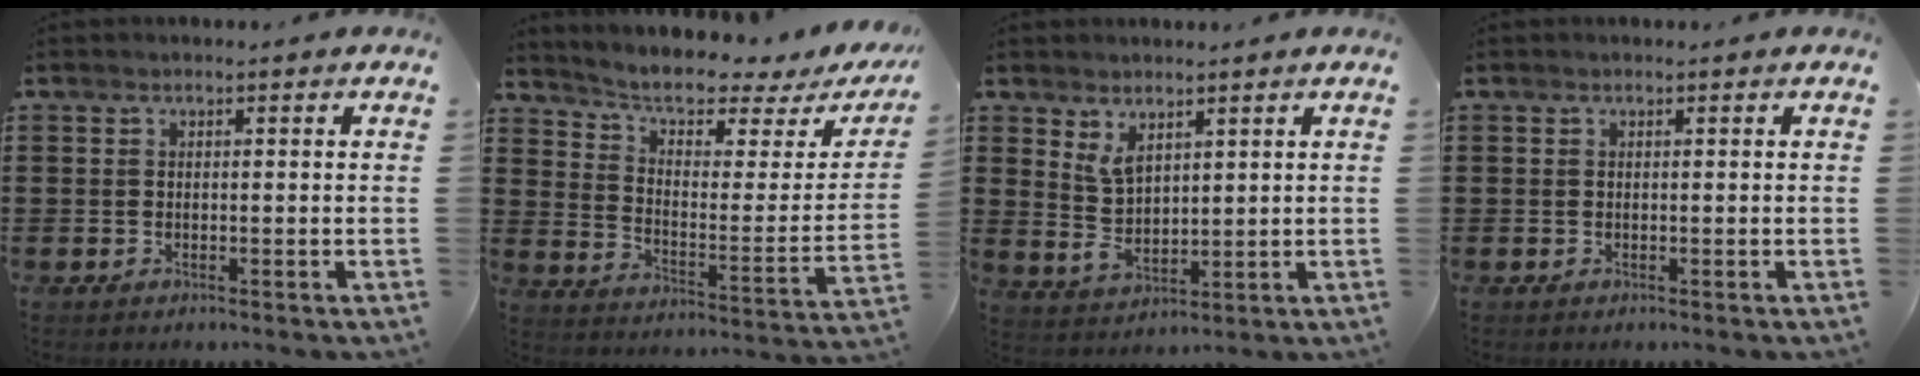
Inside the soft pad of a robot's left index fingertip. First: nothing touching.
{"total": 5.2, "force": [4.2, 1.3, 2.8], "torque": [-0.070, -0.032, 0.063]}
{"total": 4.5, "force": [2.7, 2.6, 2.6], "torque": [-0.052, -0.002, 0.048]}
{"total": 0.0}